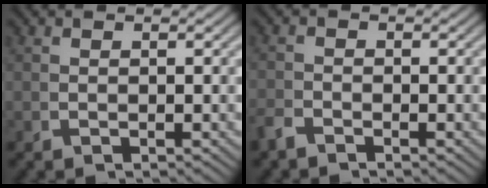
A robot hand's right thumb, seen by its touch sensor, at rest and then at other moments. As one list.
[{"total": 1.1, "force": [-1.1, 0.1, 0.0], "torque": [0.008, -0.001, -0.025]}]